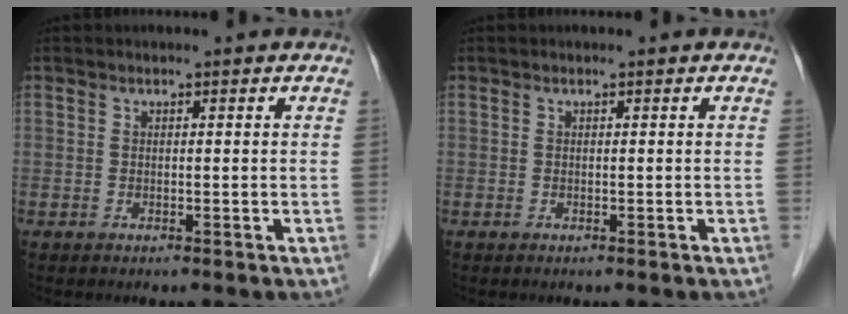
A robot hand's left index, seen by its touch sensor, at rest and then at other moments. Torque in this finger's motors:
{"motor_torque": [-0.02, 0.02, 0.00, 0.00]}